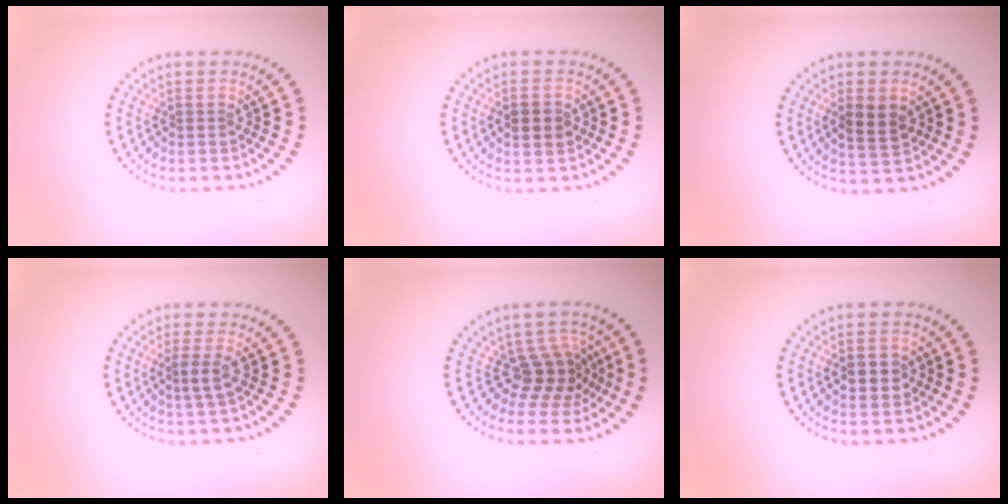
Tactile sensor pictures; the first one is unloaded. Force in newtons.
{"total": 2.2, "press": 2.2, "slide": 0.1}
{"total": 2.9, "press": 2.8, "slide": 0.4}
{"total": 1.7, "press": 1.4, "slide": 0.9}
{"total": 3.5, "press": 2.8, "slide": 2.0}
{"total": 2.2, "press": 2.2, "slide": 0.2}